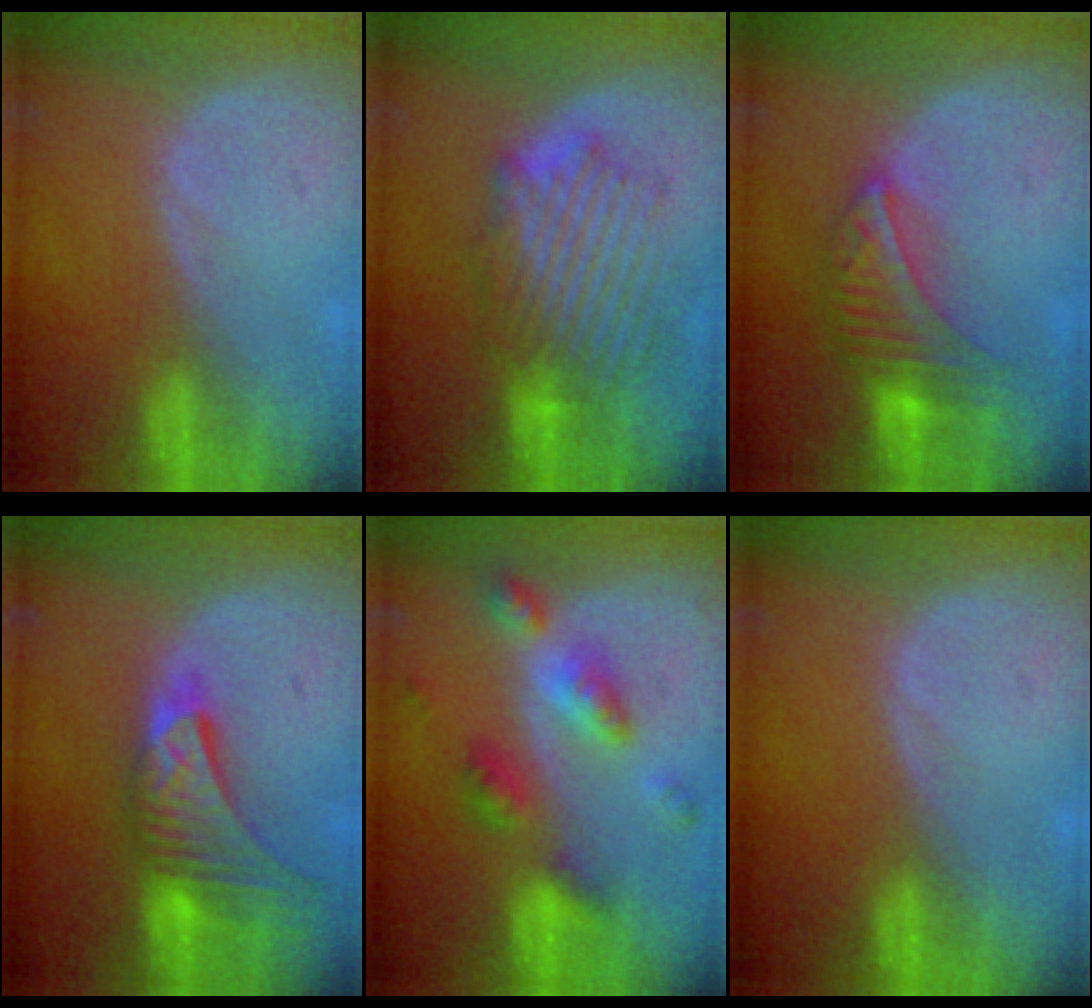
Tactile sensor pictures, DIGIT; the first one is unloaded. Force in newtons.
{"total": 8.8, "press": 8.3, "slide": 2.9}
{"total": 6.8, "press": 6.6, "slide": 1.4}
{"total": 8.9, "press": 8.4, "slide": 3.0}
{"total": 7.2, "press": 7.2, "slide": 0.6}
{"total": 0.0}